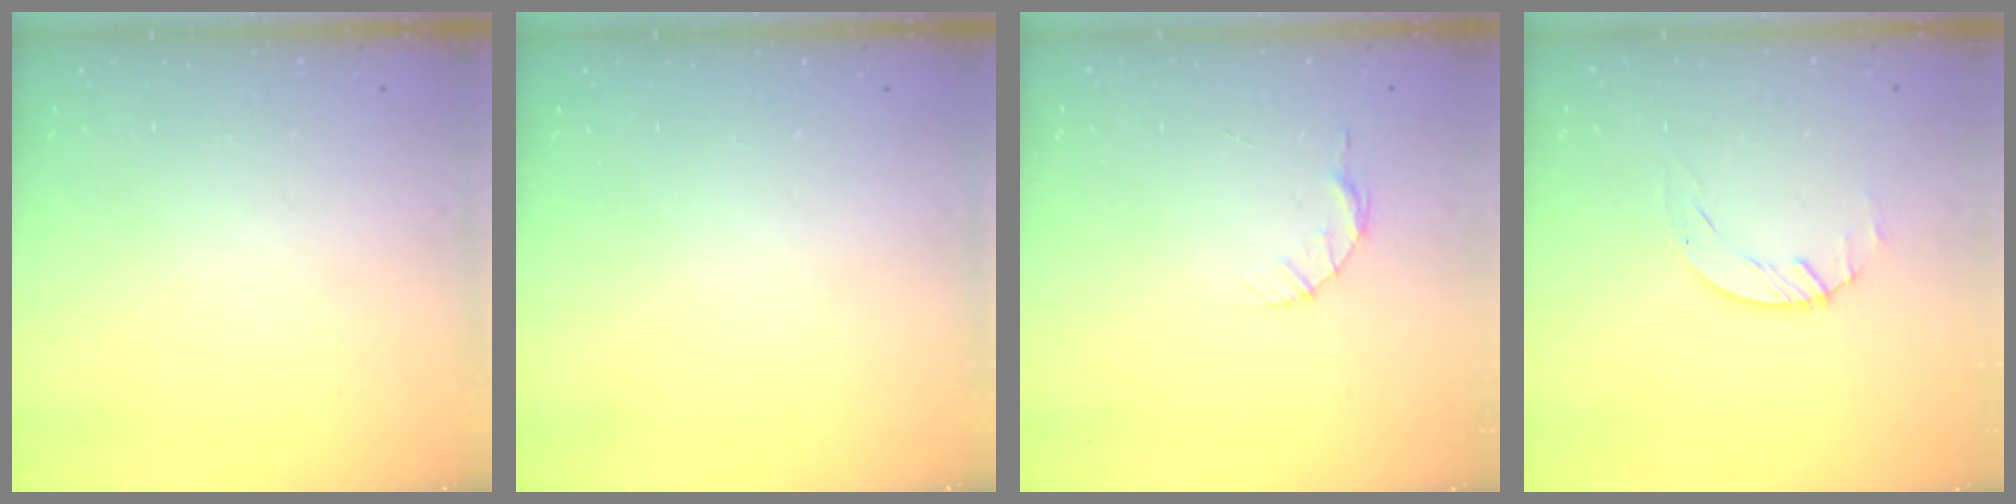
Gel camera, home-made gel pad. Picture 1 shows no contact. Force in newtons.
{"total": 0.0}
{"total": 4.3, "press": 4.3, "slide": 0.5}
{"total": 0.6, "press": 0.6, "slide": 0.2}